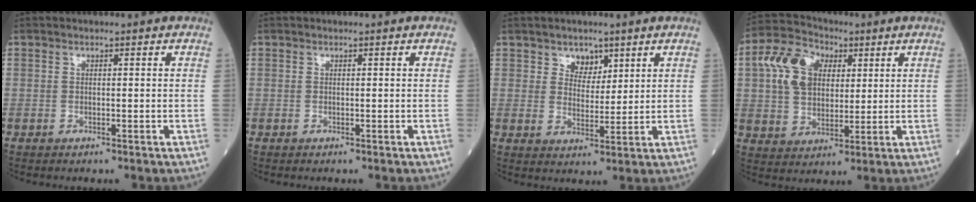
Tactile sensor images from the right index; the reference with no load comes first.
{"total": 0.0}
{"total": 3.8, "force": [2.5, 2.5, 1.4], "torque": [-0.018, -0.002, 0.045]}
{"total": 10.8, "force": [3.1, 7.3, 7.3], "torque": [-0.167, 0.035, 0.058]}